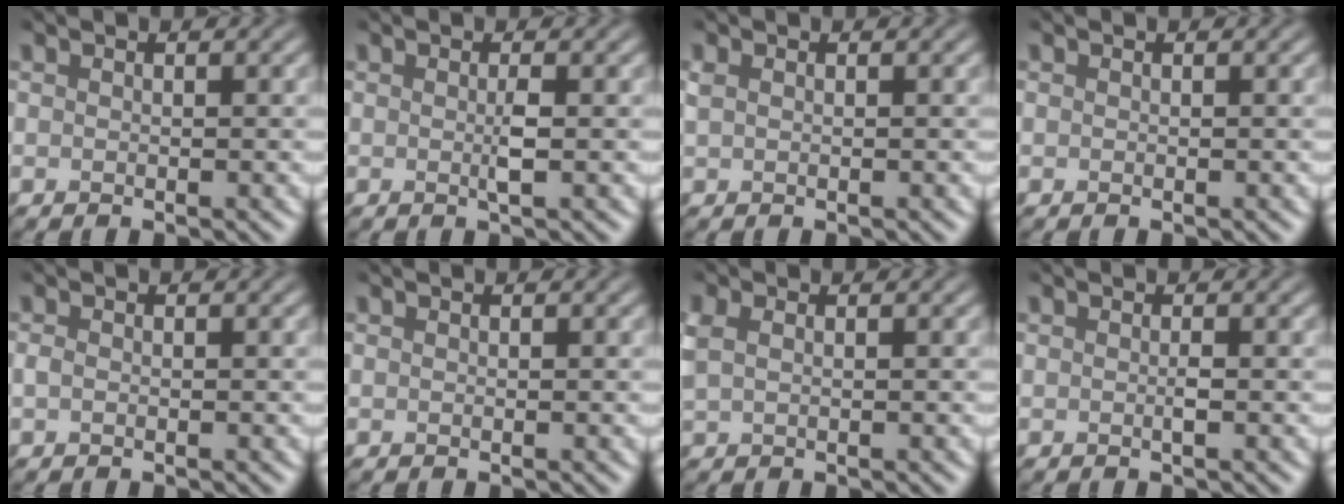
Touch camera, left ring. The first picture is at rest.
{"total": 1.0, "force": [-0.1, 0.0, 1.0], "torque": [-0.020, -0.002, -0.003]}
{"total": 0.6, "force": [0.3, 0.3, 0.4], "torque": [-0.011, 0.001, 0.006]}
{"total": 0.0}
{"total": 0.6, "force": [-0.2, 0.4, 0.4], "torque": [-0.009, -0.001, -0.004]}
{"total": 0.0}
{"total": 1.5, "force": [0.6, 0.9, 1.1], "torque": [-0.029, 0.003, 0.009]}
{"total": 0.5, "force": [-0.1, -0.1, 0.5], "torque": [-0.009, -0.001, -0.003]}